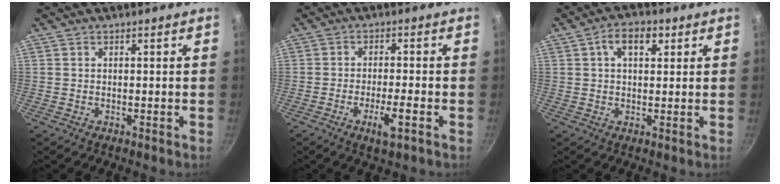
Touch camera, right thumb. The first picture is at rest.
{"total": 5.2, "force": [-2.3, 1.0, 4.6], "torque": [-0.080, 0.009, -0.039]}
{"total": 6.0, "force": [2.2, 3.5, 4.3], "torque": [-0.053, 0.005, 0.030]}